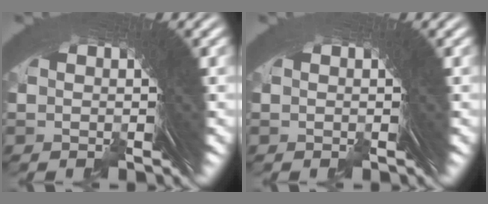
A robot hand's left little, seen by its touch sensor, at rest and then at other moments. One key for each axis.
{"total": 0.0}